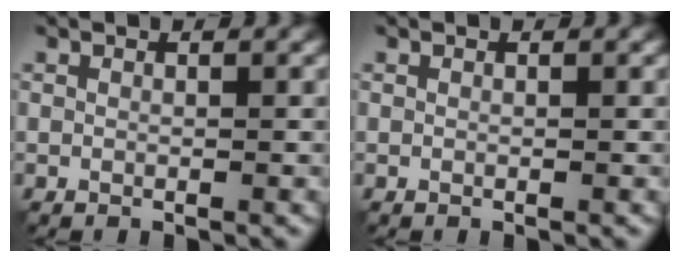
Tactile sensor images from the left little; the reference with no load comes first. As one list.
[{"total": 0.0}]